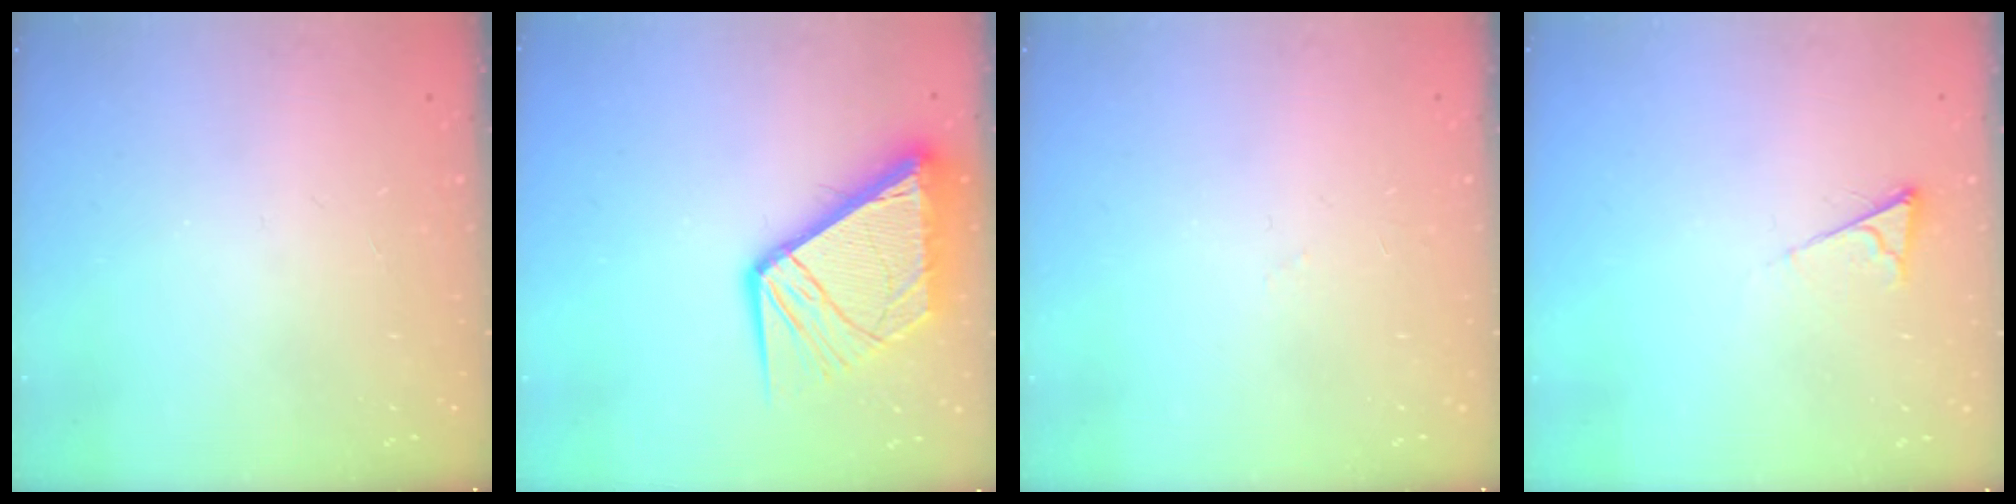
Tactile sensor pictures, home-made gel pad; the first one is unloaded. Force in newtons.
{"total": 14.5, "press": 14.4, "slide": 1.6}
{"total": 2.6, "press": 2.5, "slide": 0.5}
{"total": 4.2, "press": 4.2, "slide": 0.4}